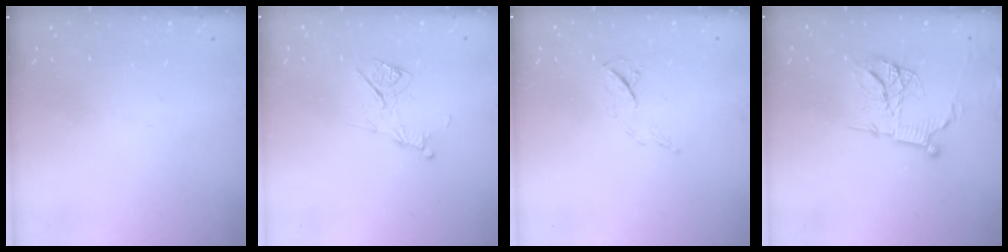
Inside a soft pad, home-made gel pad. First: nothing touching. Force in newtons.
{"total": 9.2, "press": 9.2, "slide": 0.2}
{"total": 6.1, "press": 5.9, "slide": 1.3}
{"total": 14.7, "press": 14.7, "slide": 1.6}